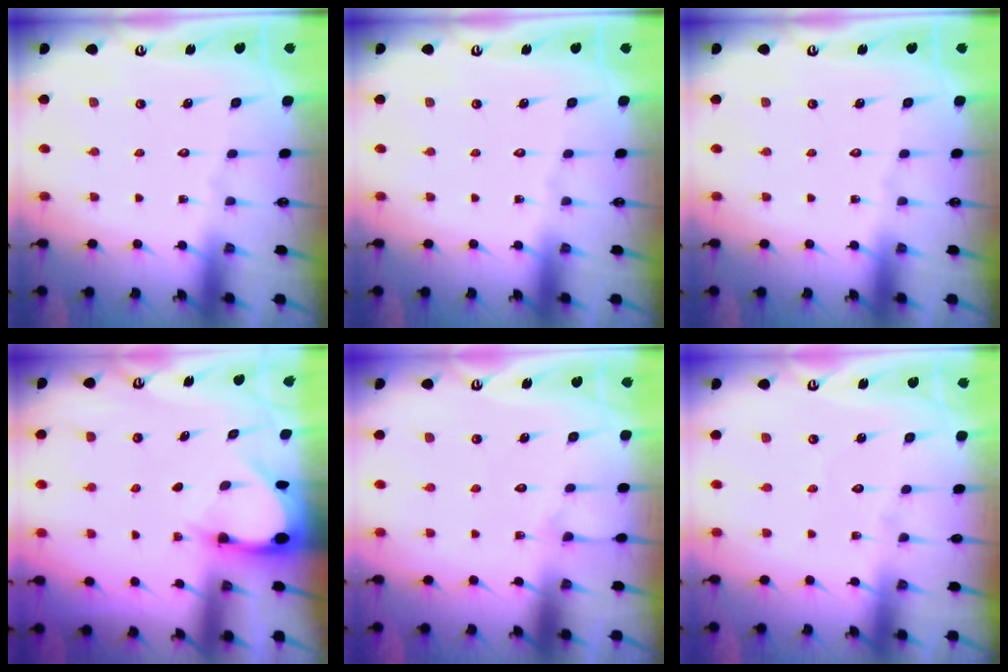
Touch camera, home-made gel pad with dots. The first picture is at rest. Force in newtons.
{"total": 0.0}
{"total": 0.0}
{"total": 3.3, "press": 3.3, "slide": 0.2}
{"total": 6.6, "press": 6.5, "slide": 0.6}
{"total": 2.6, "press": 2.6, "slide": 0.3}